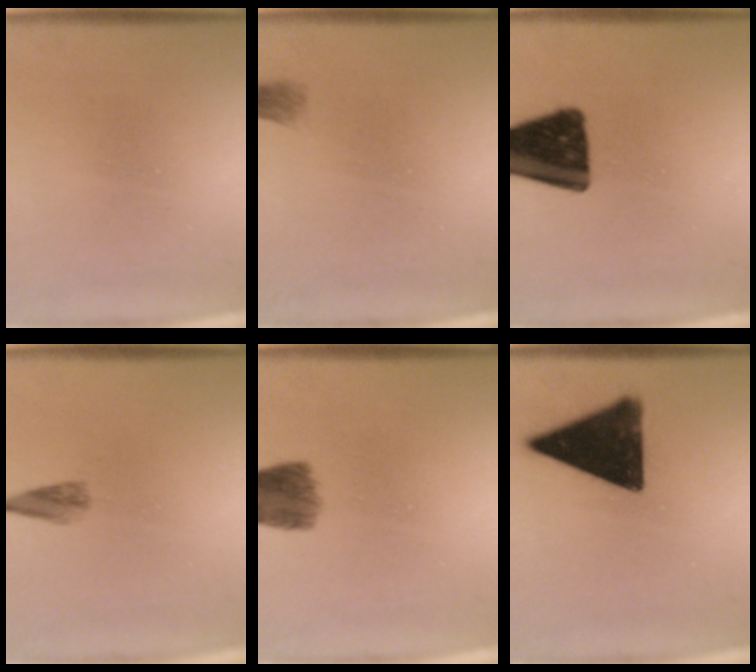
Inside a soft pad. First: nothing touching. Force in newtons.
{"total": 1.1}
{"total": 17.7}
{"total": 1.8}
{"total": 6.6}
{"total": 15.9}